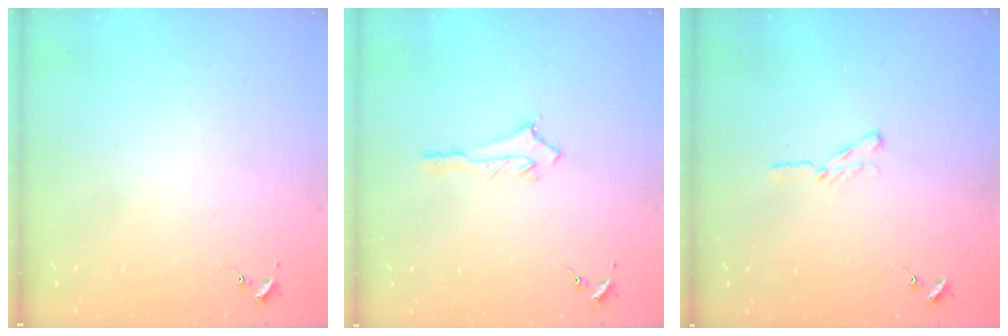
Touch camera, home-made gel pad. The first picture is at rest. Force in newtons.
{"total": 2.9, "press": 2.8, "slide": 0.4}
{"total": 4.4, "press": 4.4, "slide": 0.5}